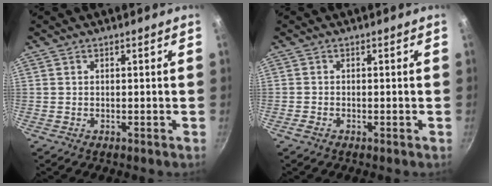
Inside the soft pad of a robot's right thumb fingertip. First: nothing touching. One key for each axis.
{"total": 0.0}